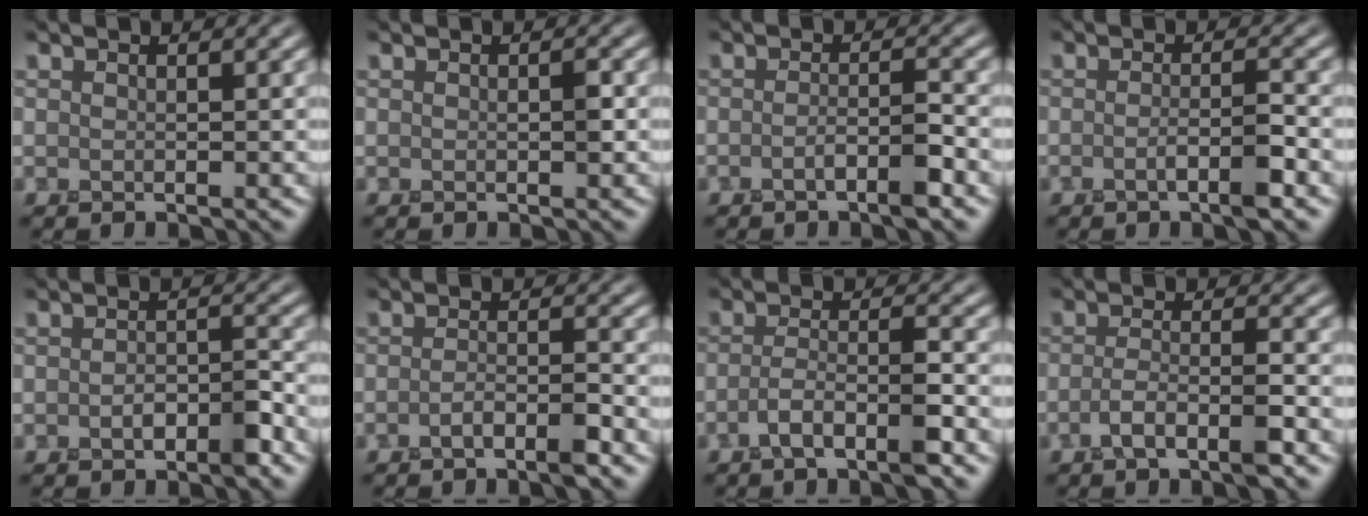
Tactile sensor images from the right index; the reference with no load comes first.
{"total": 0.8, "force": [0.1, 0.1, 0.8], "torque": [-0.014, 0.003, 0.002]}
{"total": 2.3, "force": [-1.2, 0.3, 1.9], "torque": [-0.034, 0.009, -0.027]}
{"total": 2.3, "force": [-1.0, 0.3, 2.1], "torque": [-0.037, 0.006, -0.022]}
{"total": 2.5, "force": [-1.3, 0.9, 1.9], "torque": [-0.032, 0.007, -0.020]}
{"total": 2.3, "force": [-1.5, 0.4, 1.6], "torque": [-0.030, 0.008, -0.033]}
{"total": 3.8, "force": [-1.9, 0.9, 3.2], "torque": [-0.061, 0.006, -0.040]}
{"total": 3.4, "force": [-1.7, 0.7, 2.9], "torque": [-0.057, 0.005, -0.038]}